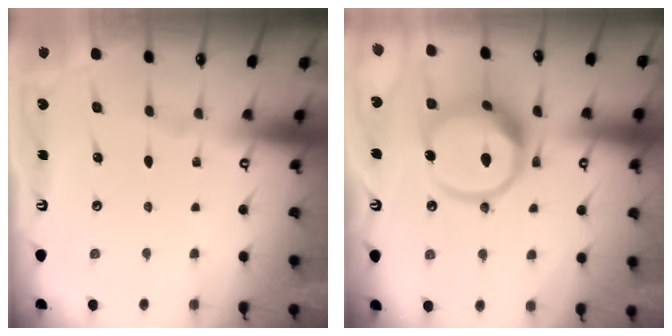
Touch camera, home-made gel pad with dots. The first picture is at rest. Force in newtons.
{"total": 14.0, "press": 13.9, "slide": 1.6}